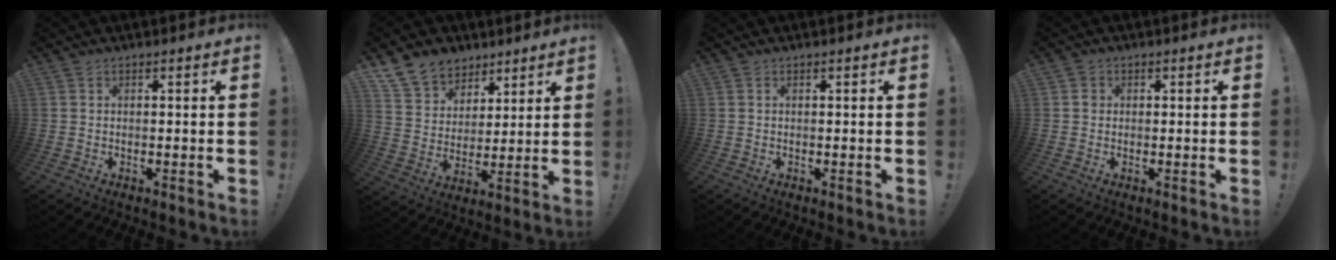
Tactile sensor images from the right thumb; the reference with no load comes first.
{"total": 11.8, "force": [8.4, 7.8, 2.7], "torque": [-0.048, -0.061, 0.164]}
{"total": 0.0}
{"total": 1.6, "force": [0.2, 1.5, 0.5], "torque": [0.002, 0.001, 0.000]}